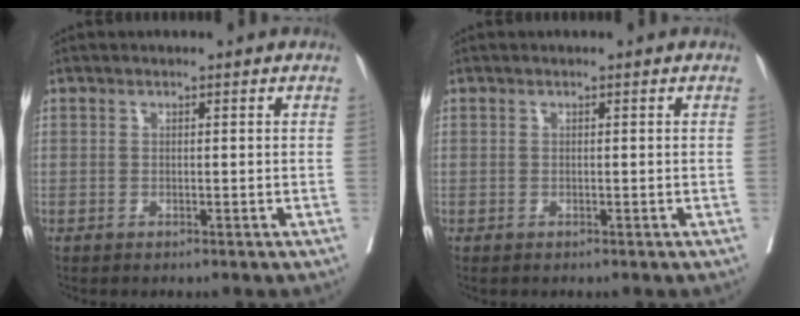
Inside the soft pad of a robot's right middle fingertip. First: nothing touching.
{"total": 0.0}